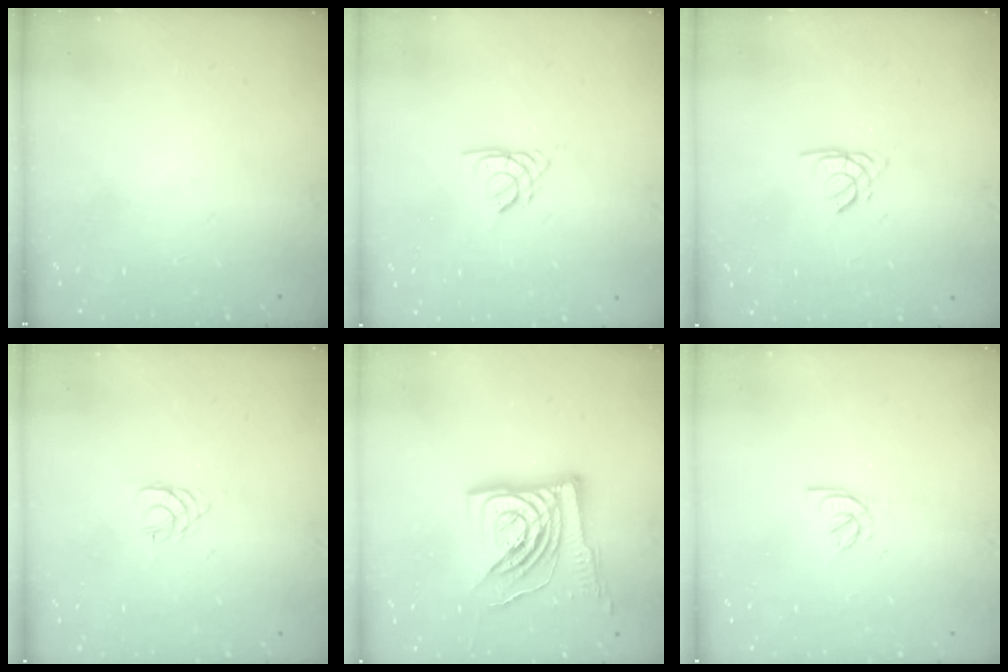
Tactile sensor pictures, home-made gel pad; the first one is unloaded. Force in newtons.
{"total": 2.2, "press": 2.1, "slide": 0.5}
{"total": 1.6, "press": 1.6, "slide": 0.2}
{"total": 2.0, "press": 1.9, "slide": 0.3}
{"total": 15.5, "press": 15.4, "slide": 1.8}
{"total": 3.2, "press": 3.2, "slide": 0.7}